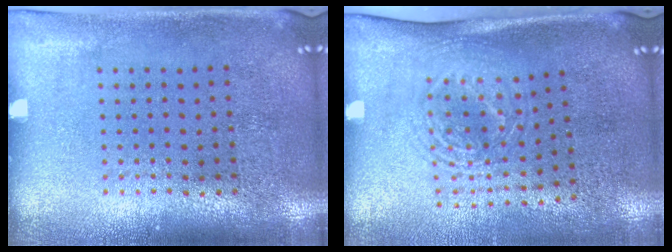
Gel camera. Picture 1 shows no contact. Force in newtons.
{"total": 1.7, "press": 1.3, "slide": 1.1}